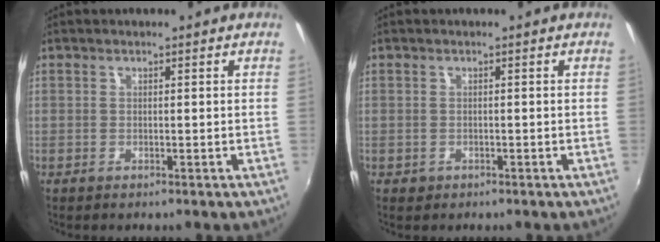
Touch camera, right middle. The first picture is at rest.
{"total": 1.2, "force": [-0.6, 1.0, 0.3], "torque": [-0.009, -0.004, -0.006]}